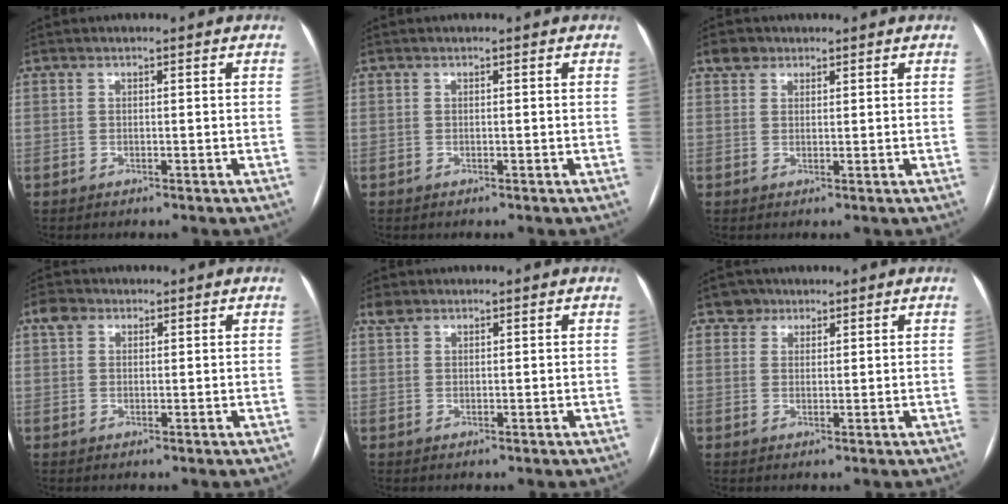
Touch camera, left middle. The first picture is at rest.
{"total": 0.0}
{"total": 2.4, "force": [1.6, 1.7, 0.5], "torque": [-0.011, 0.013, 0.028]}
{"total": 2.4, "force": [1.3, 1.8, 0.9], "torque": [-0.021, 0.017, 0.021]}
{"total": 1.6, "force": [1.3, 0.8, 0.4], "torque": [-0.013, 0.012, 0.027]}
{"total": 2.6, "force": [1.8, 1.8, -0.2], "torque": [0.008, 0.006, 0.024]}